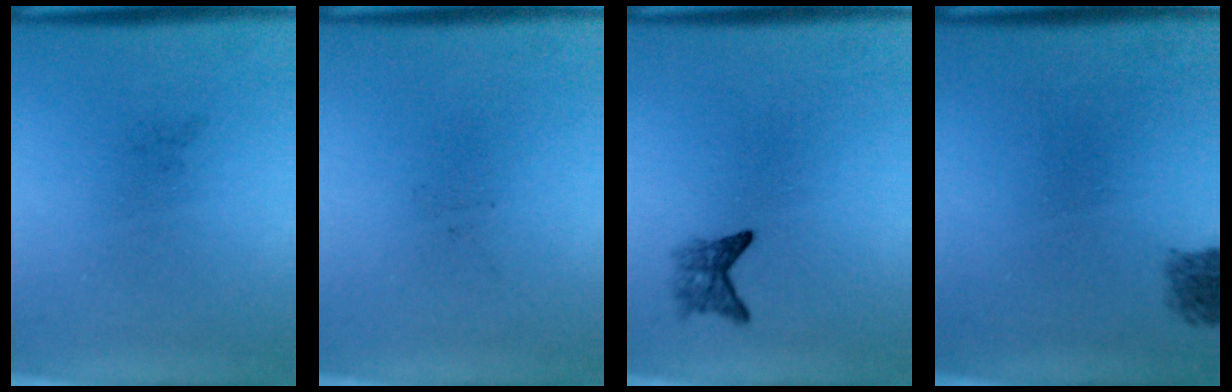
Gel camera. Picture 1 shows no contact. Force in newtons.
{"total": 0.0}
{"total": 2.3}
{"total": 1.8}